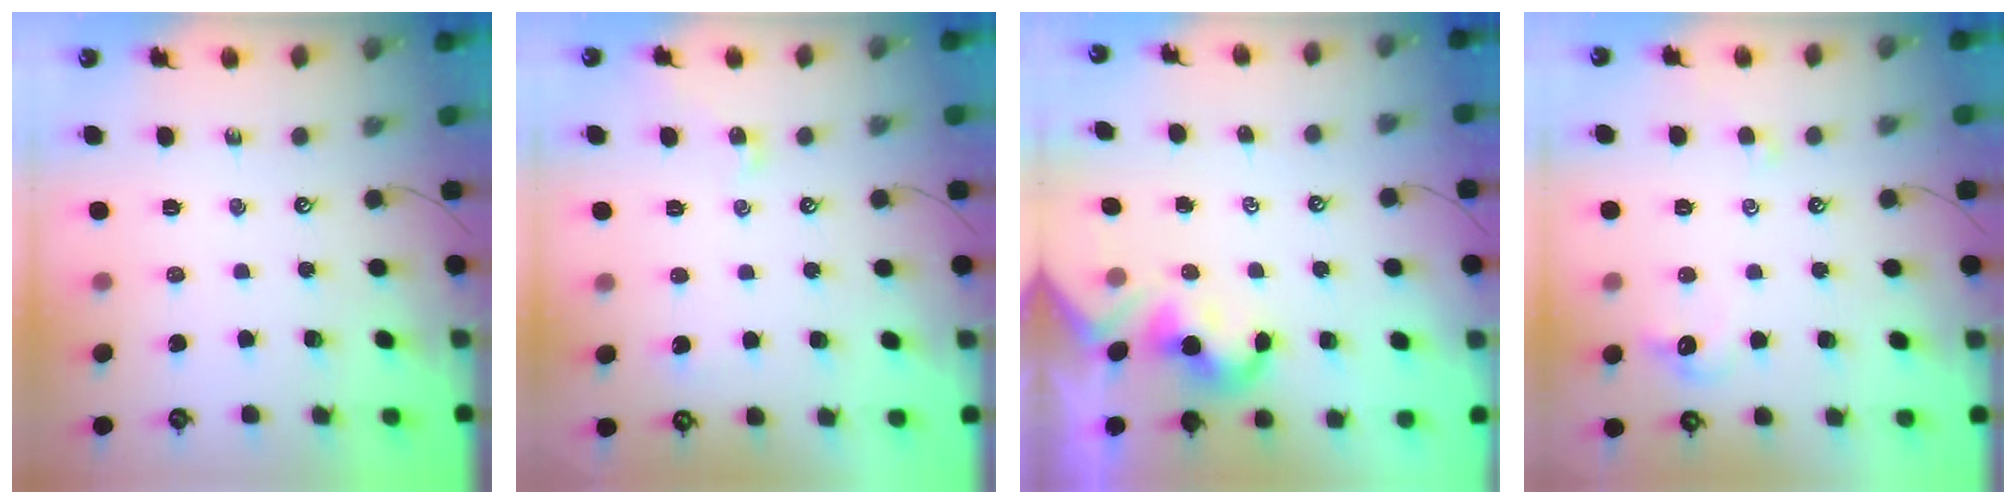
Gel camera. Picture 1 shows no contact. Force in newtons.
{"total": 1.1, "press": 1.0, "slide": 0.4}
{"total": 2.0, "press": 1.9, "slide": 0.5}
{"total": 2.3, "press": 2.2, "slide": 0.7}